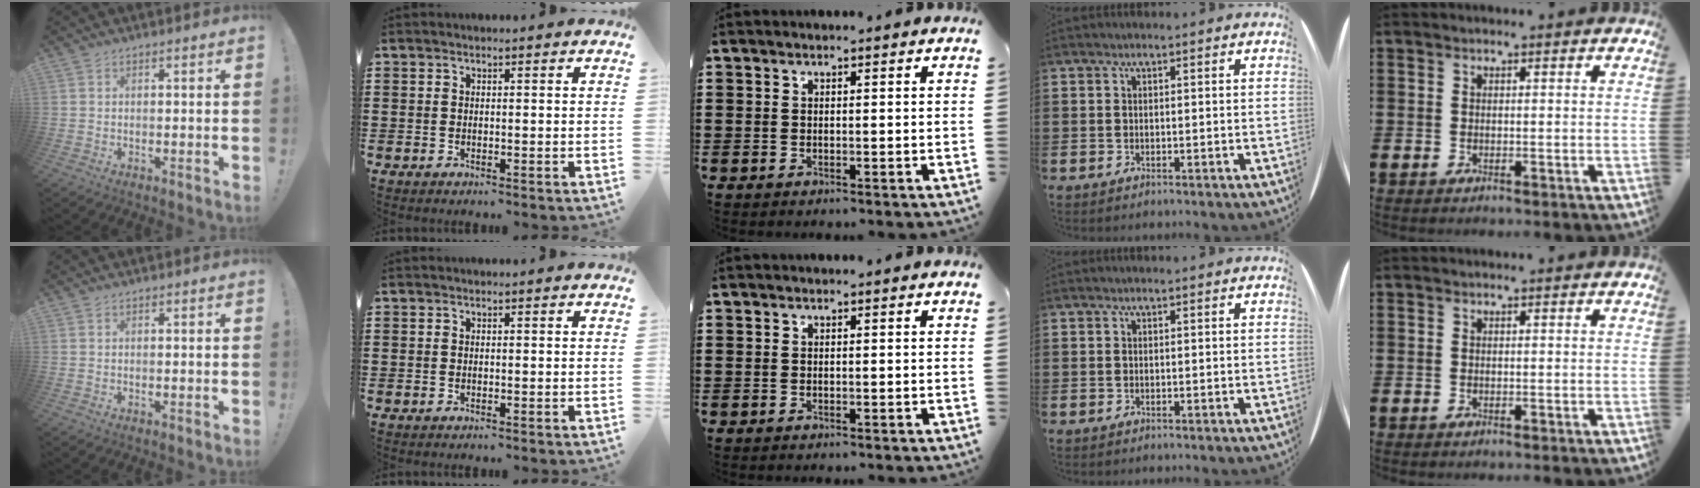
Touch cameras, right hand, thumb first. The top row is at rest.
{}